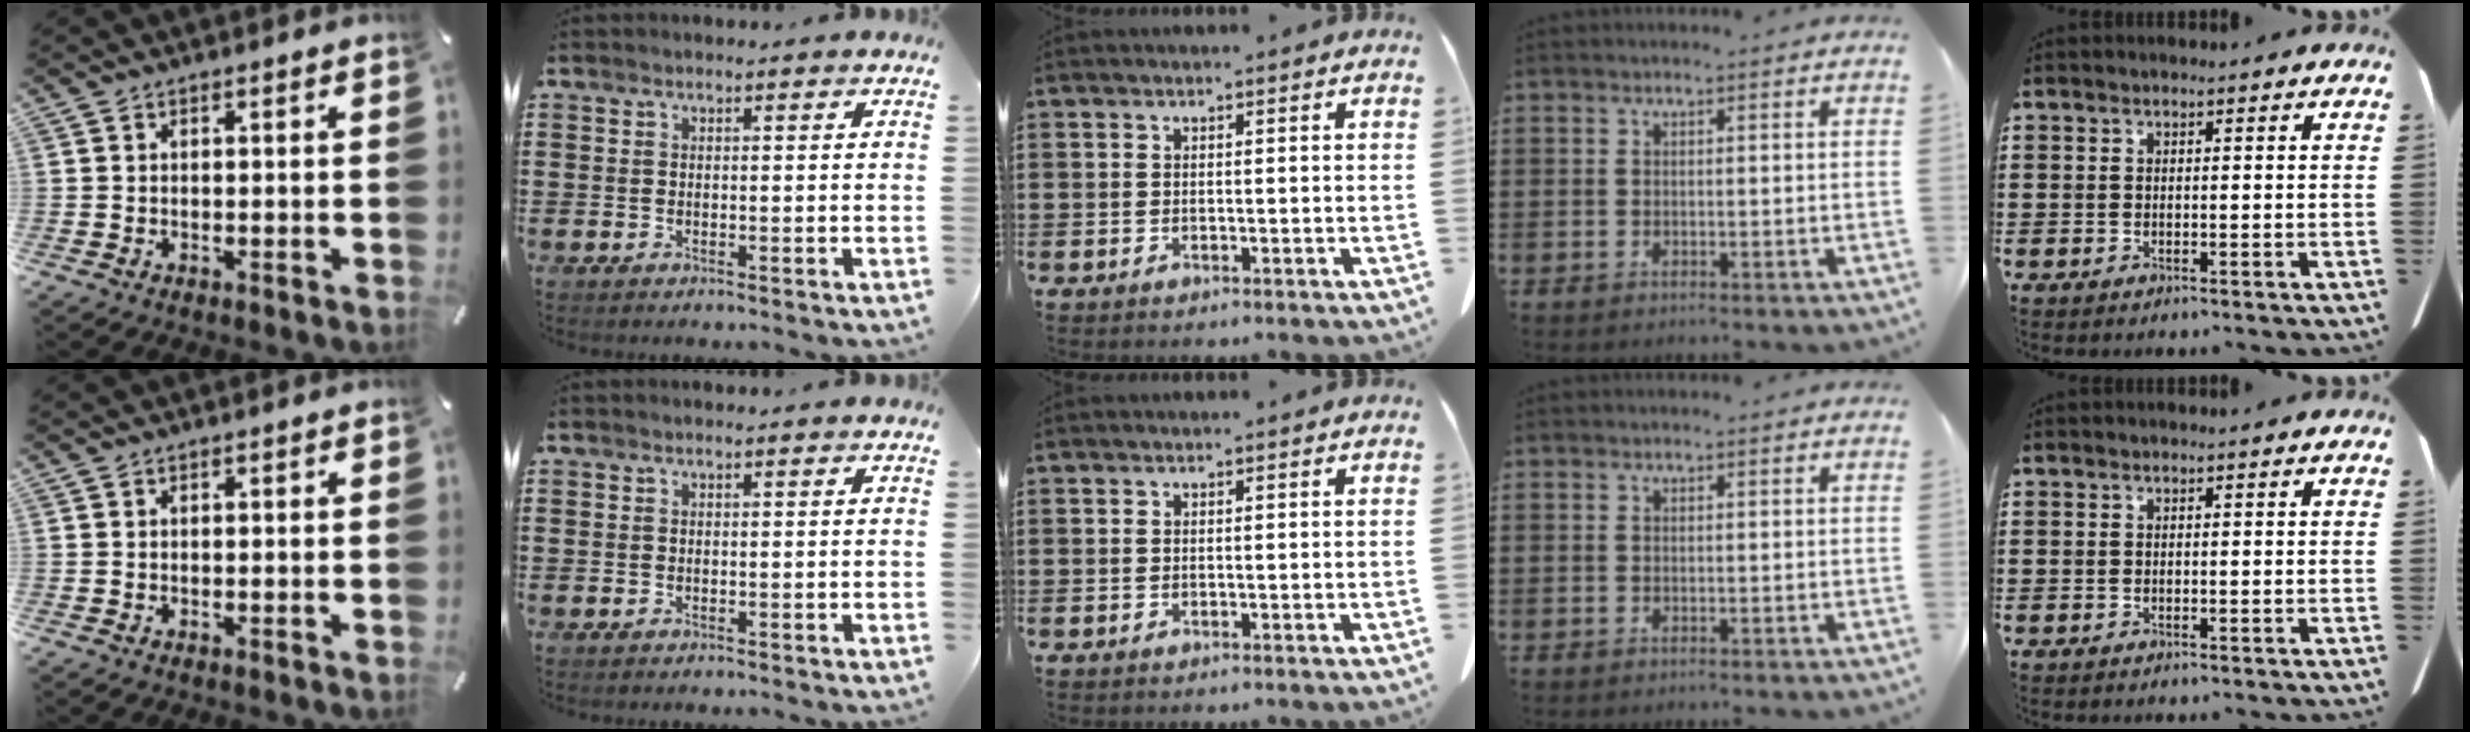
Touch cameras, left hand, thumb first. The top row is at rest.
{}